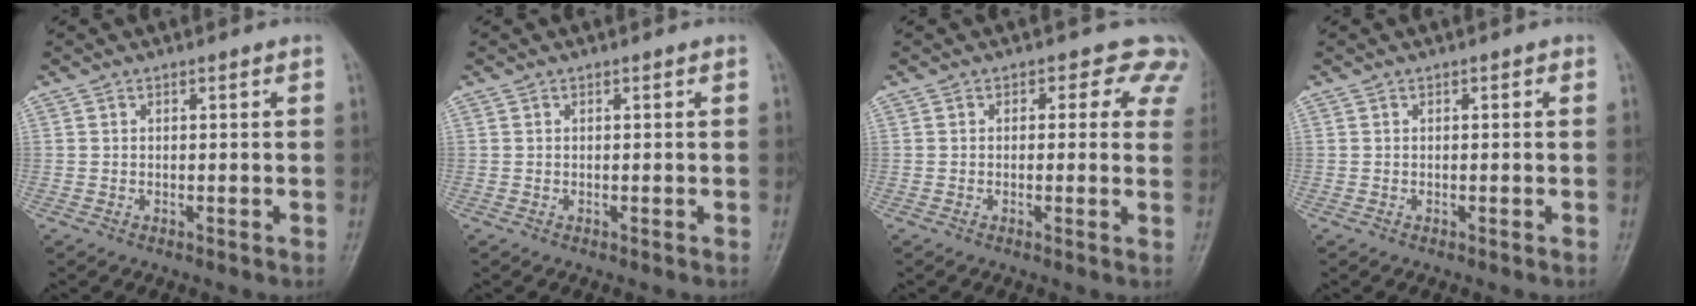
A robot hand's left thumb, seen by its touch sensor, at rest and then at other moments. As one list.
[{"total": 0.0}, {"total": 6.1, "force": [3.9, 4.1, 2.3], "torque": [0.022, -0.009, 0.017]}, {"total": 0.0}]